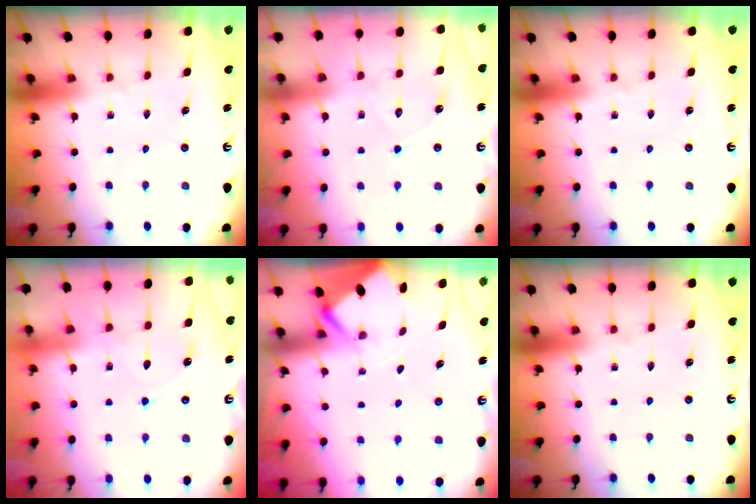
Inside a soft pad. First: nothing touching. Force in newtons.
{"total": 9.6, "press": 9.6, "slide": 0.8}
{"total": 0.0}
{"total": 10.1, "press": 10.0, "slide": 0.9}
{"total": 2.8, "press": 2.8, "slide": 0.2}
{"total": 0.0}